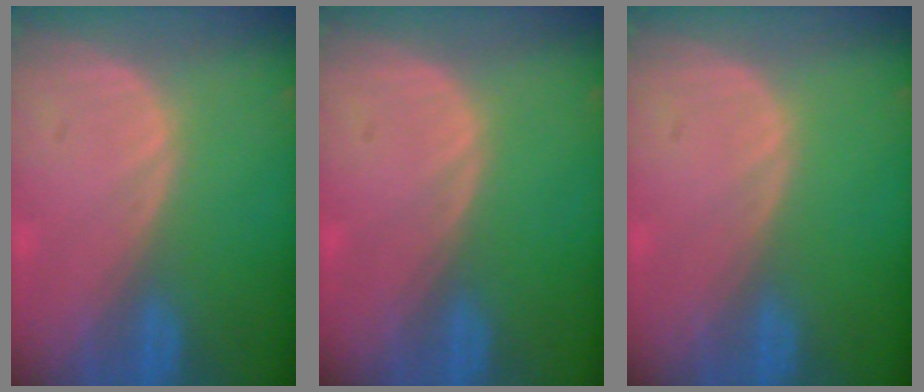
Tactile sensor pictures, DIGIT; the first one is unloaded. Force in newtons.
{"total": 0.0}
{"total": 0.0}